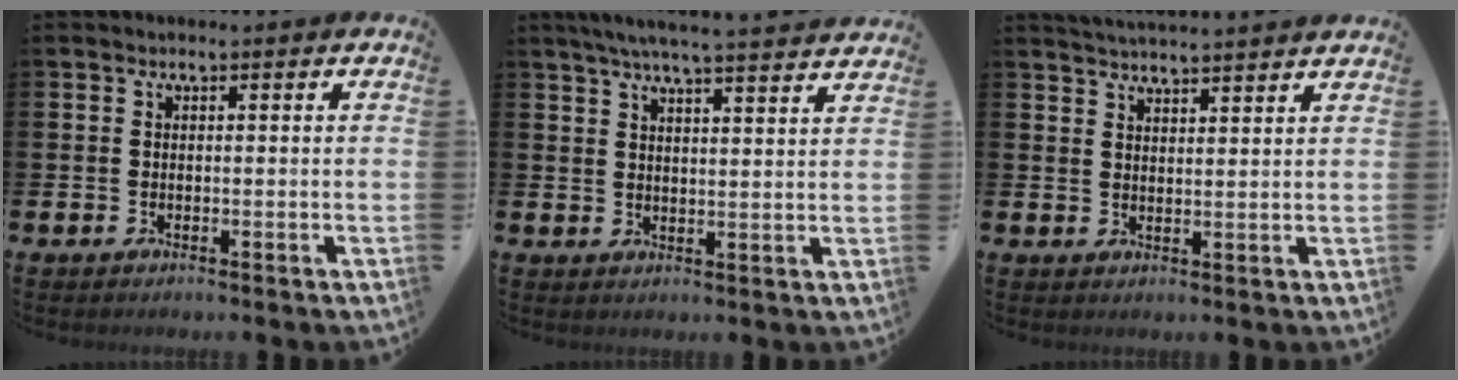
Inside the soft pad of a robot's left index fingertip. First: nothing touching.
{"total": 5.7, "force": [5.3, -0.5, 1.8], "torque": [-0.044, -0.026, 0.093]}
{"total": 3.7, "force": [3.7, -0.4, 0.0], "torque": [-0.003, -0.021, 0.065]}